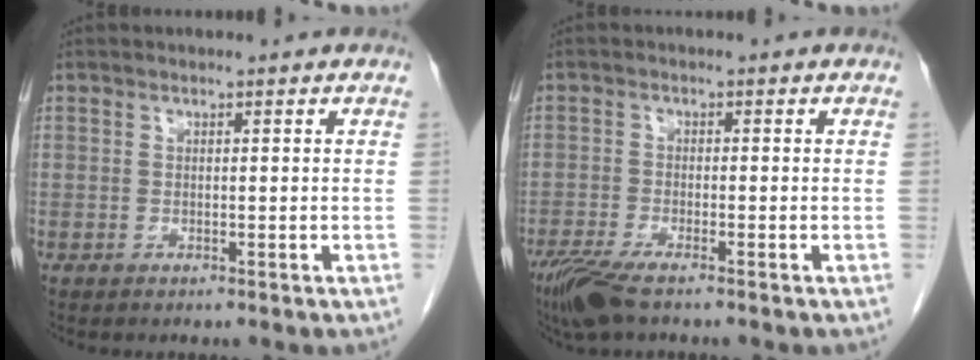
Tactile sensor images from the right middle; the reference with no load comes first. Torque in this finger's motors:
{"motor_torque": [0.46, -0.29, 0.07, 0.05]}